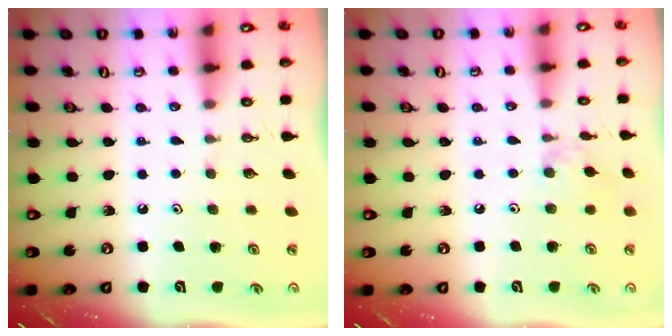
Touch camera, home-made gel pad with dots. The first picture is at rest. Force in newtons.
{"total": 4.5, "press": 4.4, "slide": 0.6}